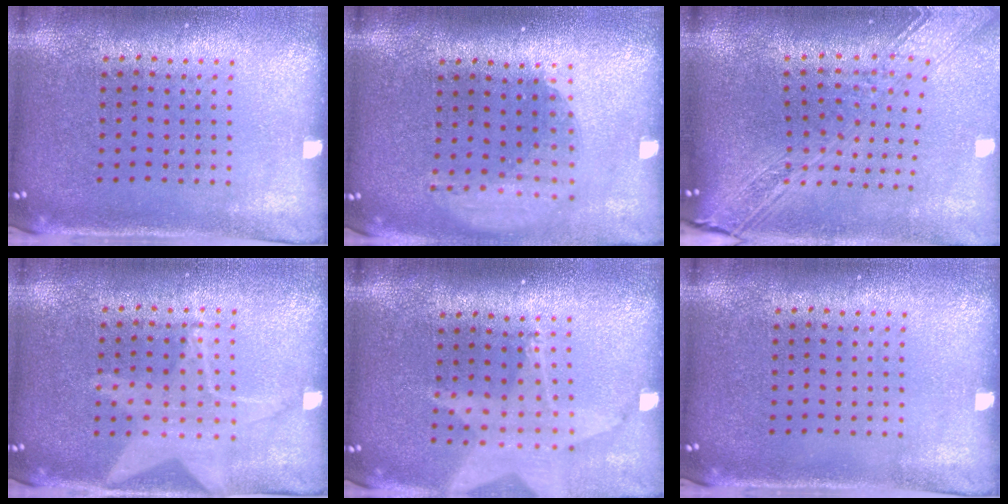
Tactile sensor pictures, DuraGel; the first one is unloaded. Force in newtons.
{"total": 1.8, "press": 1.4, "slide": 1.2}
{"total": 3.2, "press": 2.4, "slide": 2.0}
{"total": 1.4, "press": 1.4, "slide": 0.5}
{"total": 2.0, "press": 1.6, "slide": 1.3}
{"total": 0.0}